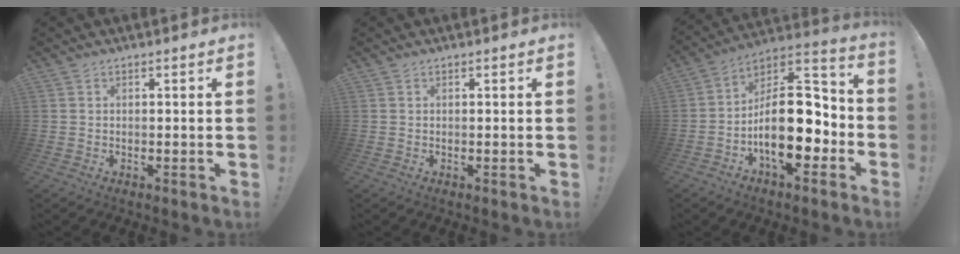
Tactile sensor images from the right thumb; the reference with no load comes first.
{"total": 0.0}
{"total": 21.9, "force": [-4.2, 11.5, 18.1], "torque": [-0.284, 0.020, -0.059]}